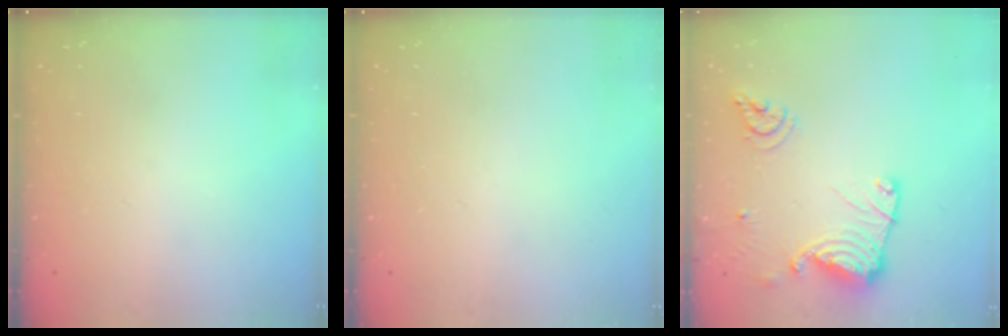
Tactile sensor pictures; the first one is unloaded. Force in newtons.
{"total": 0.0}
{"total": 15.2, "press": 15.1, "slide": 1.8}